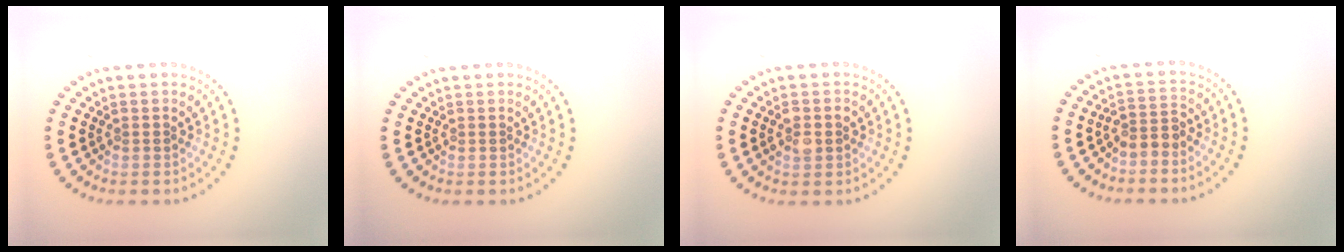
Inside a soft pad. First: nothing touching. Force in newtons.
{"total": 0.0}
{"total": 2.3, "press": 2.3, "slide": 0.2}
{"total": 2.0, "press": 1.7, "slide": 1.1}